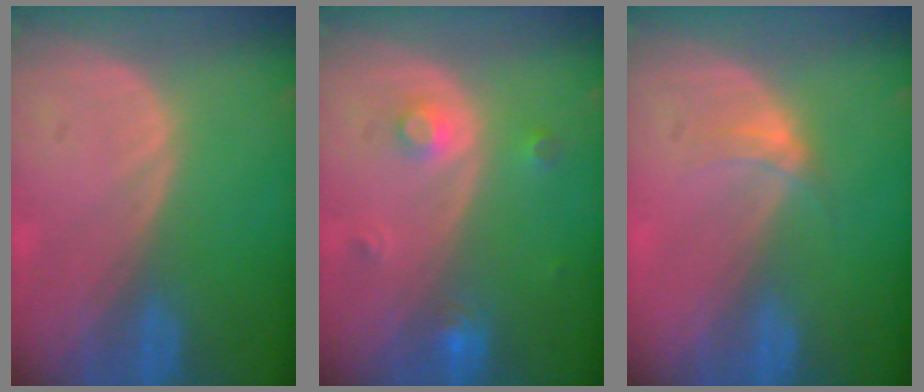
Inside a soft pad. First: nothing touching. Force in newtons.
{"total": 3.1, "press": 2.9, "slide": 1.2}
{"total": 2.3, "press": 1.9, "slide": 1.3}